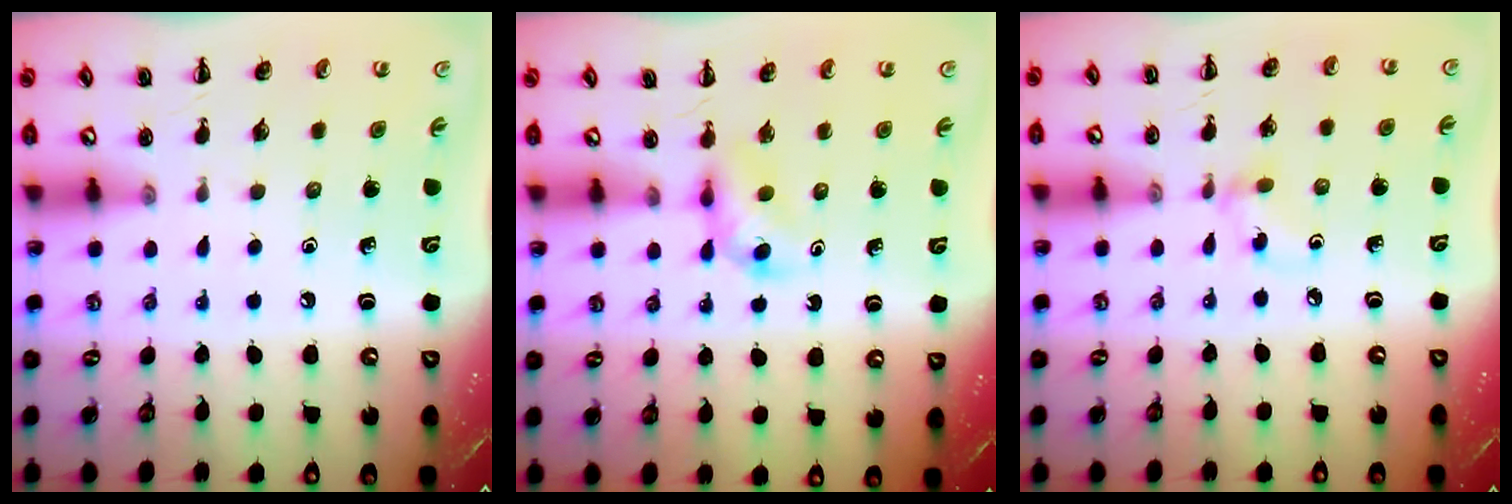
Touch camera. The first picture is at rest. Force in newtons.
{"total": 3.6, "press": 3.4, "slide": 1.3}
{"total": 3.6, "press": 3.4, "slide": 1.4}